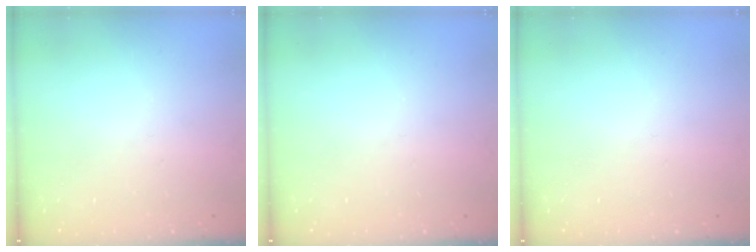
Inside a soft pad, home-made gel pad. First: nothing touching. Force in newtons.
{"total": 0.0}
{"total": 0.0}